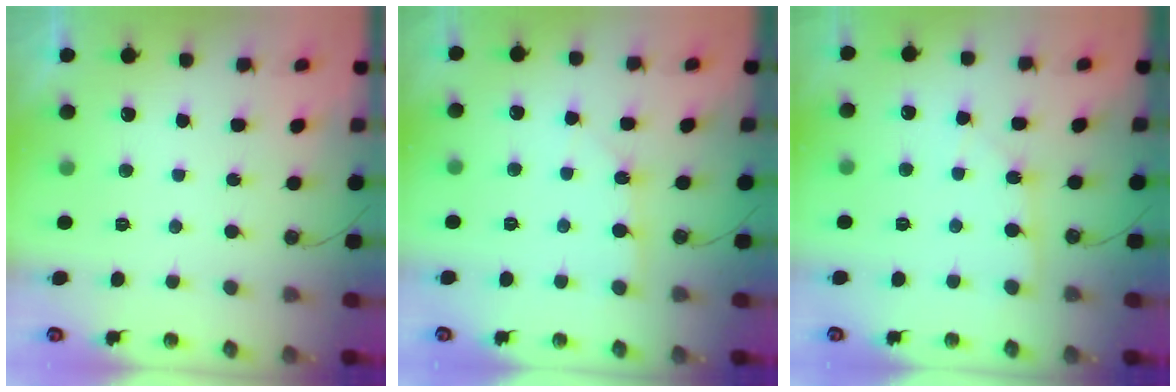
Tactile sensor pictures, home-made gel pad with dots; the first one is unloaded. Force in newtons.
{"total": 2.8, "press": 2.8, "slide": 0.3}
{"total": 3.2, "press": 3.2, "slide": 0.5}